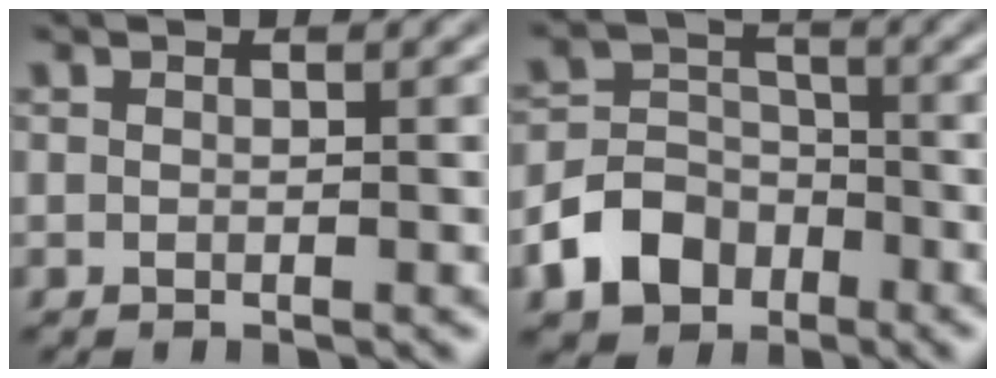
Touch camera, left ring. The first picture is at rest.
{"total": 5.3, "force": [-2.8, 4.0, 2.1], "torque": [-0.036, -0.001, -0.060]}